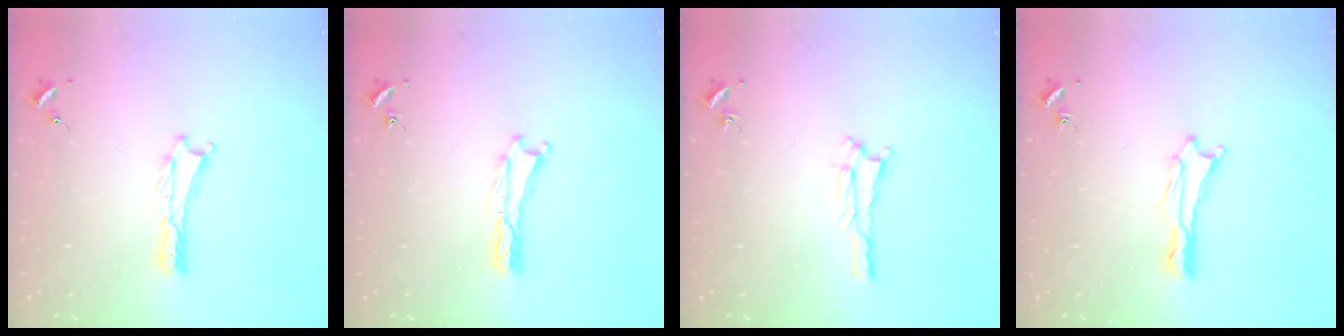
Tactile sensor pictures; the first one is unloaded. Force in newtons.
{"total": 0.0}
{"total": 1.3, "press": 1.3, "slide": 0.2}
{"total": 0.8, "press": 0.7, "slide": 0.1}